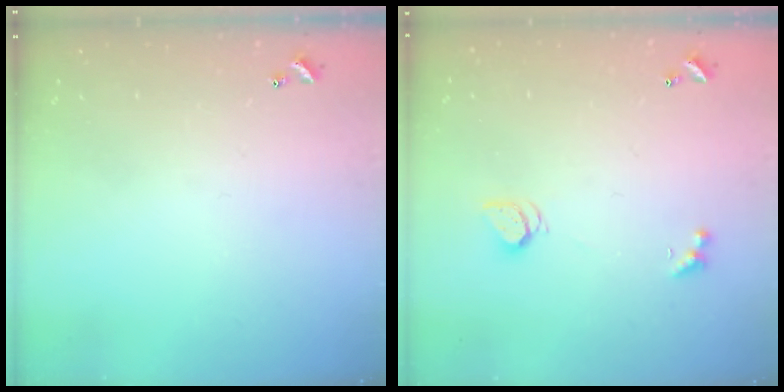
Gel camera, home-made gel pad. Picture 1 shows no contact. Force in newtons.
{"total": 1.7, "press": 1.7, "slide": 0.4}